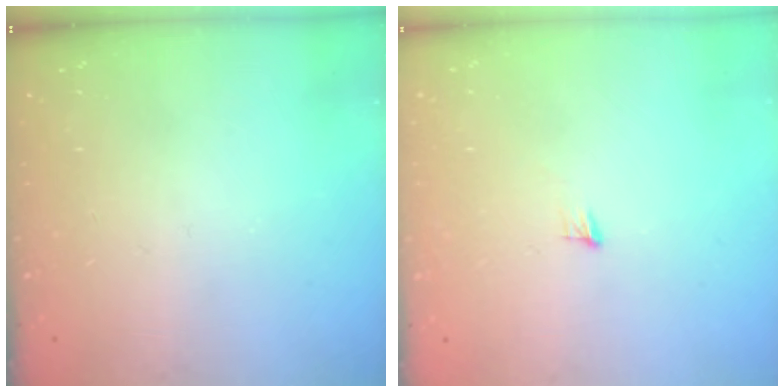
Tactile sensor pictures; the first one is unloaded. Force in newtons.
{"total": 3.9, "press": 3.8, "slide": 0.9}